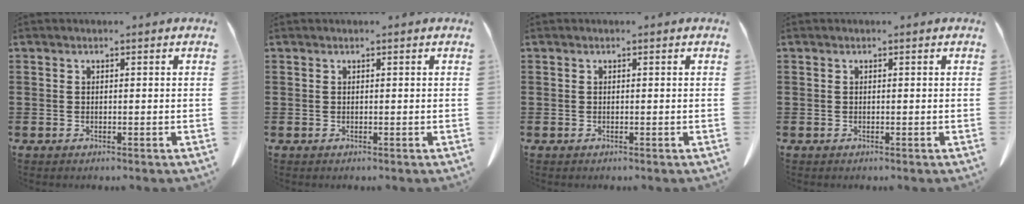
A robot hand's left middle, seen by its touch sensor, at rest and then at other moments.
{"total": 0.0}
{"total": 0.0}
{"total": 0.0}